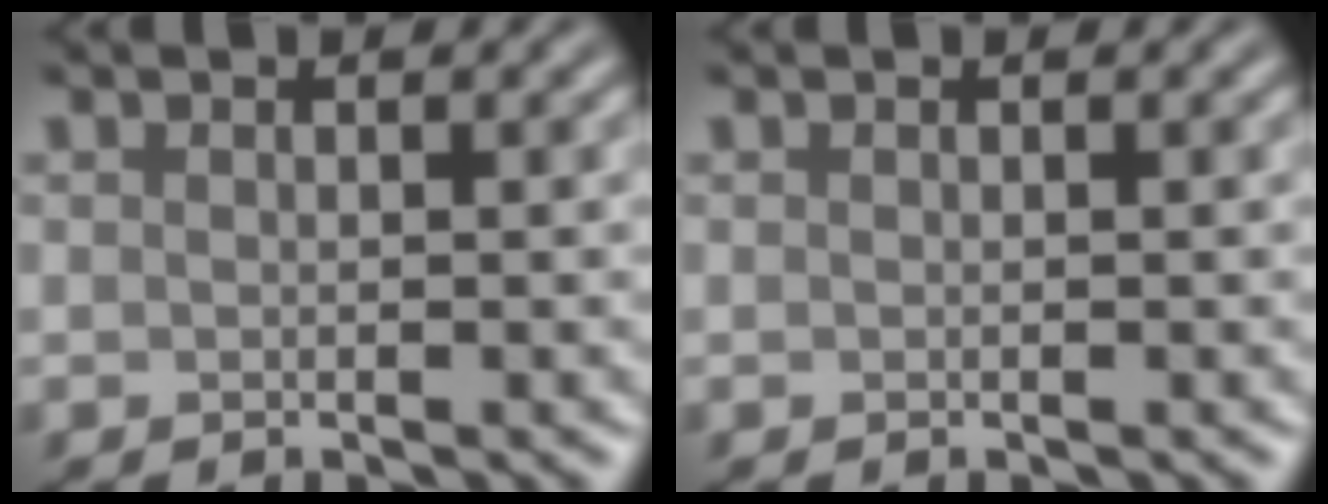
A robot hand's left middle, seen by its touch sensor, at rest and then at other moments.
{"total": 0.0}